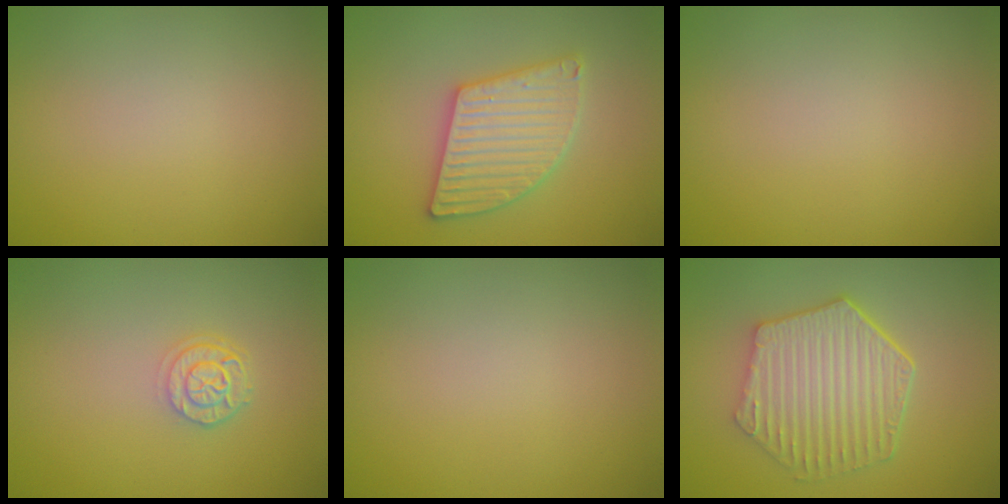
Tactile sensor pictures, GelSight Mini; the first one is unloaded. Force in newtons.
{"total": 5.2, "press": 5.2, "slide": 0.5}
{"total": 0.0}
{"total": 2.4, "press": 2.0, "slide": 1.3}
{"total": 0.0}
{"total": 6.1, "press": 4.7, "slide": 3.9}